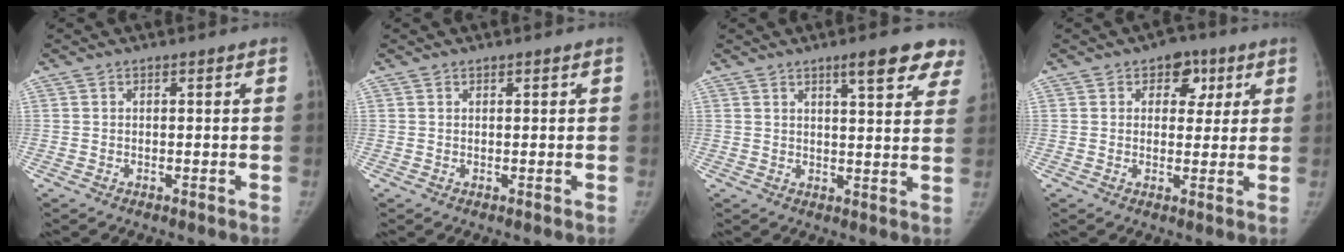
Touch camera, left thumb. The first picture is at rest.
{"total": 0.0}
{"total": 9.3, "force": [6.2, 2.3, 6.6], "torque": [-0.053, -0.026, 0.075]}
{"total": 5.8, "force": [2.5, 4.4, 3.0], "torque": [0.001, -0.004, 0.028]}